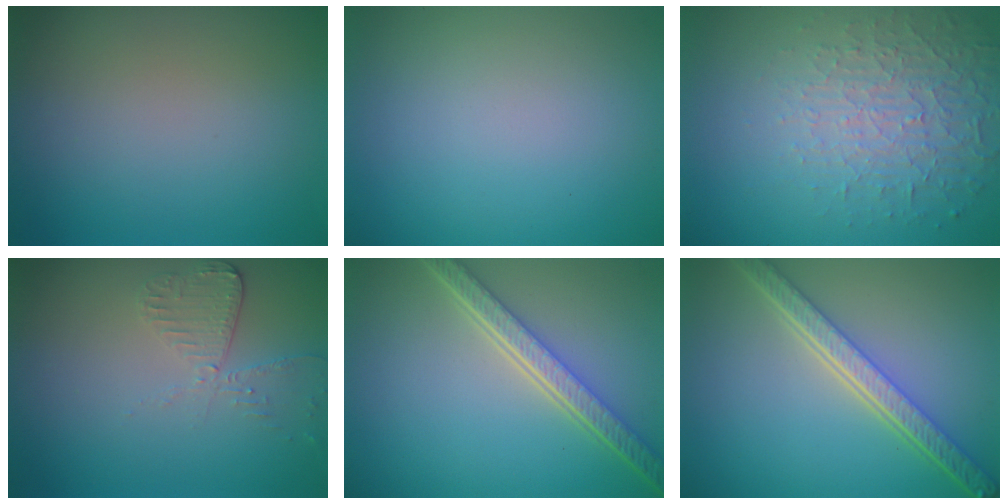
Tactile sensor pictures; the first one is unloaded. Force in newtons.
{"total": 0.0}
{"total": 4.9, "press": 3.2, "slide": 3.7}
{"total": 2.7, "press": 2.4, "slide": 1.2}
{"total": 5.5, "press": 4.1, "slide": 3.8}
{"total": 5.7, "press": 4.4, "slide": 3.7}